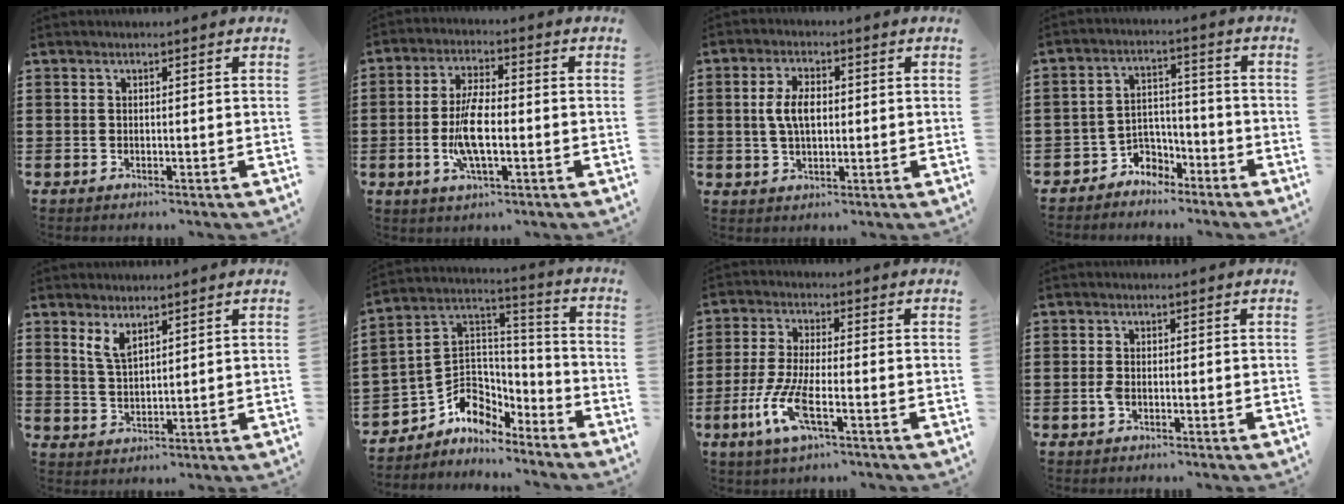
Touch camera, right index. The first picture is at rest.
{"total": 8.1, "force": [-1.3, 2.7, 7.5], "torque": [-0.162, -0.008, -0.028]}
{"total": 5.5, "force": [0.4, 2.9, 4.7], "torque": [-0.101, 0.008, 0.003]}
{"total": 4.1, "force": [-3.4, 2.3, 0.3], "torque": [-0.018, 0.007, -0.073]}
{"total": 3.5, "force": [2.4, 1.3, 2.2], "torque": [-0.049, 0.003, 0.043]}
{"total": 7.0, "force": [-3.9, 5.6, 1.8], "torque": [-0.059, -0.004, -0.075]}
{"total": 7.8, "force": [-3.4, 2.0, 6.7], "torque": [-0.165, -0.020, -0.068]}
{"total": 1.8, "force": [-0.5, 1.0, 1.4], "torque": [-0.034, -0.004, -0.011]}